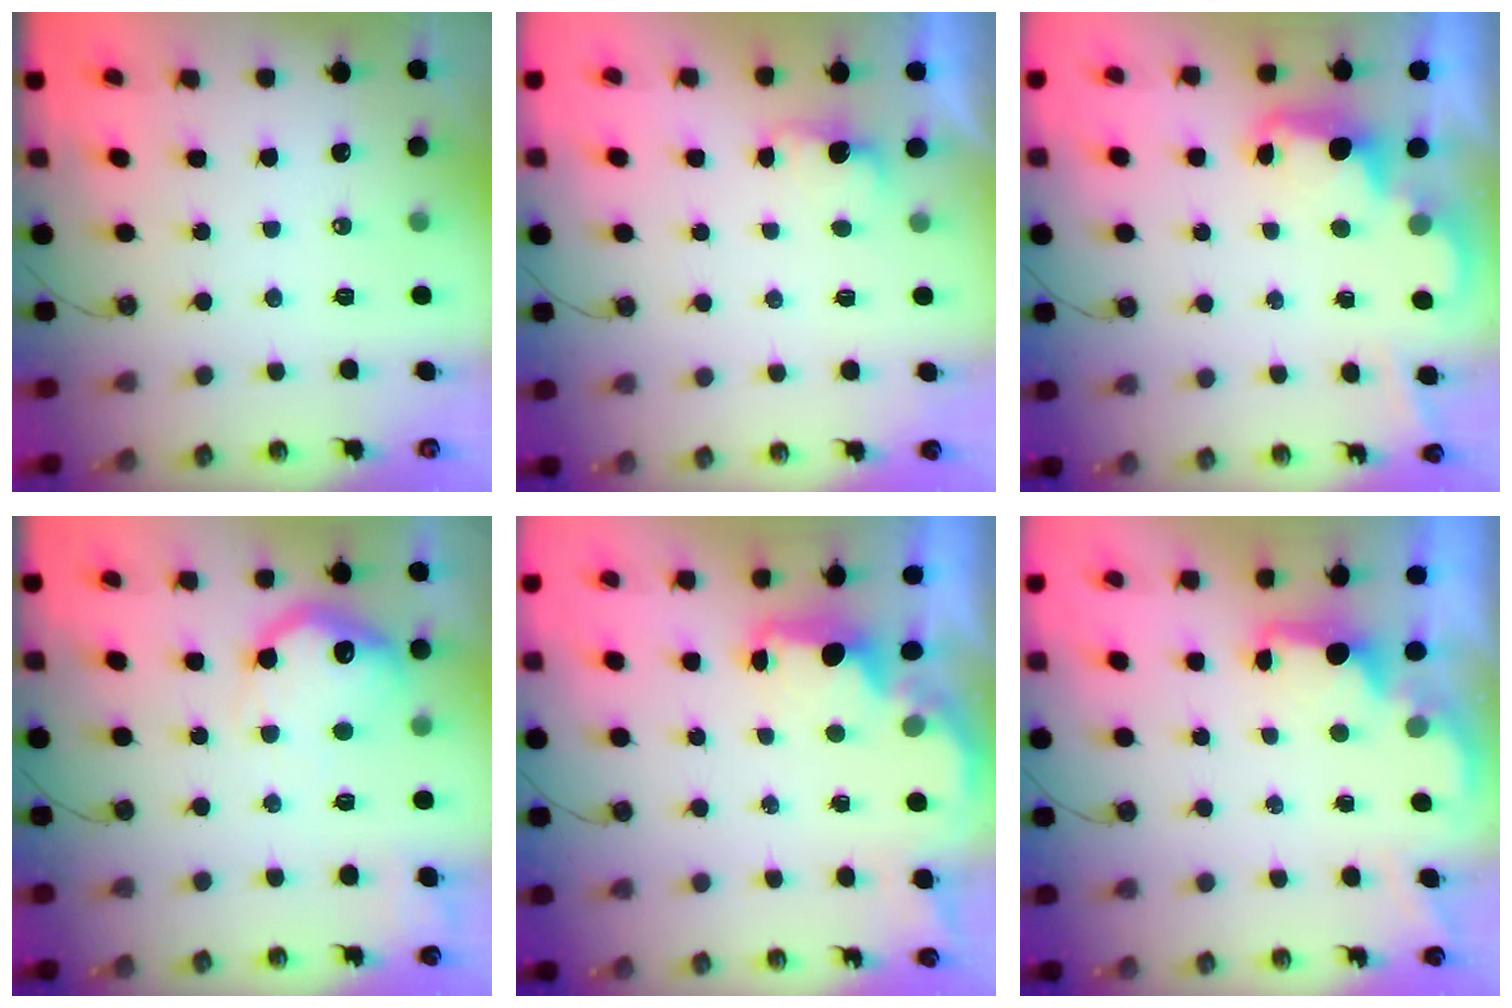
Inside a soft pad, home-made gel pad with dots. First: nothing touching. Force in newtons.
{"total": 2.0, "press": 1.7, "slide": 0.9}
{"total": 2.4, "press": 2.4, "slide": 0.5}
{"total": 15.2, "press": 15.1, "slide": 1.1}
{"total": 1.8, "press": 1.6, "slide": 0.7}
{"total": 1.9, "press": 1.7, "slide": 0.8}